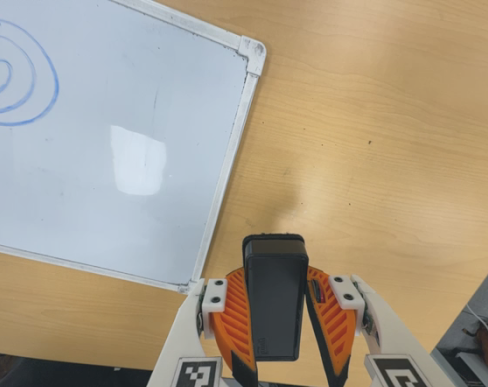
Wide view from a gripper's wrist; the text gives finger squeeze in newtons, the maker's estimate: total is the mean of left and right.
{"total": 9.8, "left": 7.9, "right": 11.7}